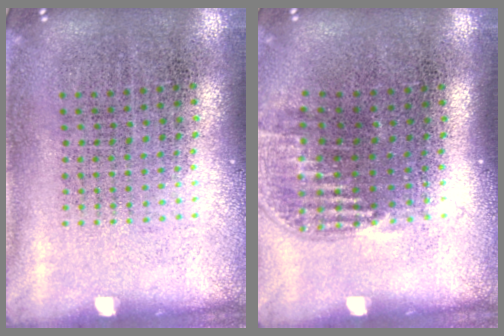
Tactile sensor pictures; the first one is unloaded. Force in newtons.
{"total": 1.1, "press": 0.9, "slide": 0.6}